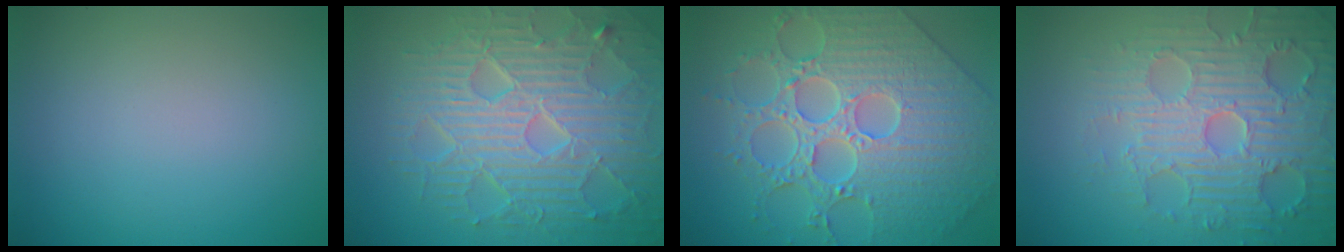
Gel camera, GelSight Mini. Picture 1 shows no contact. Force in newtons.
{"total": 9.9, "press": 6.6, "slide": 7.4}
{"total": 9.4, "press": 7.1, "slide": 6.1}
{"total": 6.8, "press": 5.8, "slide": 3.5}